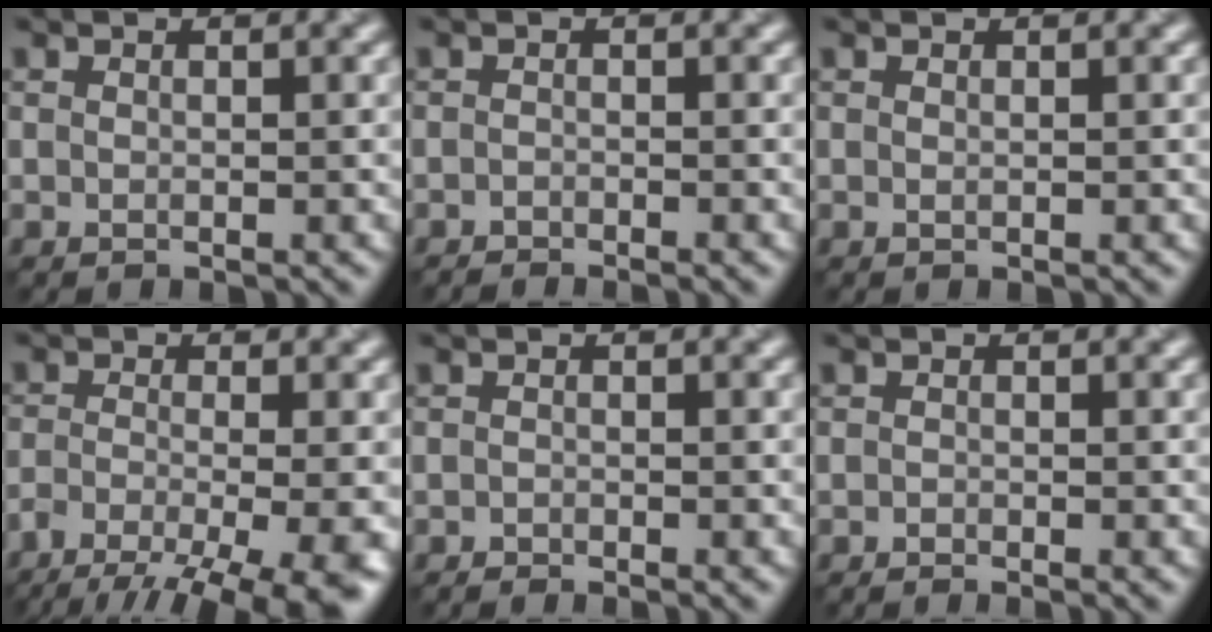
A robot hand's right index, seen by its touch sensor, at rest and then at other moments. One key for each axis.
{"total": 1.4, "fx": -1.4, "fy": -0.1, "fz": 0.1, "tx": -0.004, "ty": -0.002, "tz": -0.029}
{"total": 0.0}
{"total": 12.8, "fx": -9.0, "fy": 4.6, "fz": 7.9, "tx": -0.136, "ty": -0.035, "tz": -0.110}
{"total": 1.0, "fx": -1.0, "fy": -0.1, "fz": 0.2, "tx": -0.003, "ty": 0.001, "tz": -0.020}
{"total": 0.9, "fx": -0.7, "fy": 0.1, "fz": 0.5, "tx": -0.007, "ty": 0.001, "tz": -0.014}